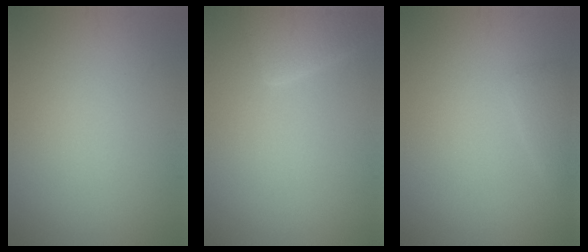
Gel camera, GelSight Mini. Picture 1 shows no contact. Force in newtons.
{"total": 3.0, "press": 3.0, "slide": 0.3}
{"total": 1.4, "press": 1.4, "slide": 0.1}